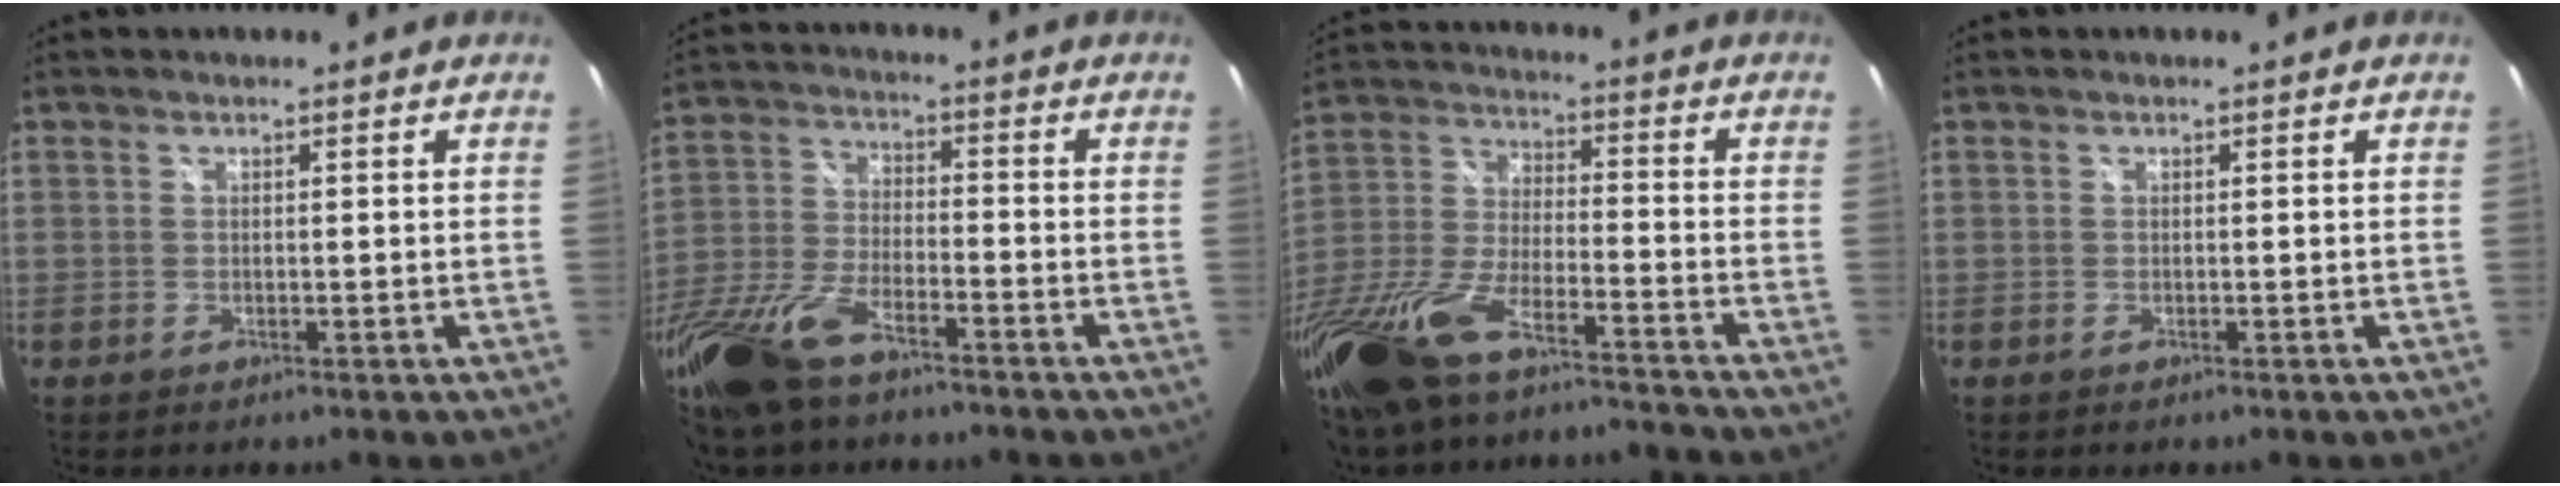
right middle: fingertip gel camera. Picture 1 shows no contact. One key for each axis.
{"total": 17.8, "fx": -12.6, "fy": 6.4, "fz": 10.9, "tx": -0.251, "ty": -0.038, "tz": -0.246}
{"total": 22.8, "fx": -18.4, "fy": 4.6, "fz": 12.6, "tx": -0.282, "ty": -0.053, "tz": -0.339}
{"total": 0.0}